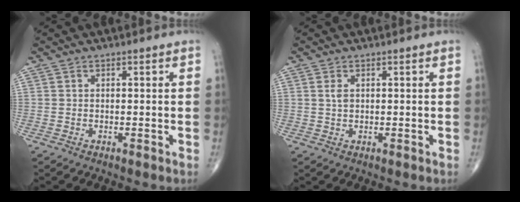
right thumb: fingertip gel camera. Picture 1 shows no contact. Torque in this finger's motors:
{"motor_torque": [-0.29, 0.12, 0.09, -0.25, 0.00]}